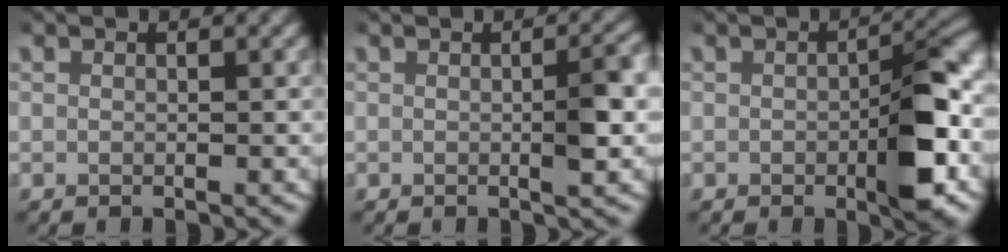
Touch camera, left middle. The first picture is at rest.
{"total": 2.5, "force": [-0.1, 0.3, 2.5], "torque": [-0.032, 0.001, -0.002]}
{"total": 5.6, "force": [-1.0, 2.4, 5.0], "torque": [-0.068, -0.004, -0.012]}